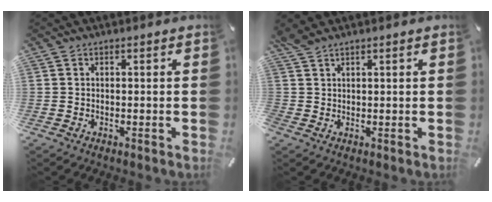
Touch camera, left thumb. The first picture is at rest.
{"total": 1.7, "force": [1.6, 0.6, 0.5], "torque": [-0.012, -0.001, 0.030]}